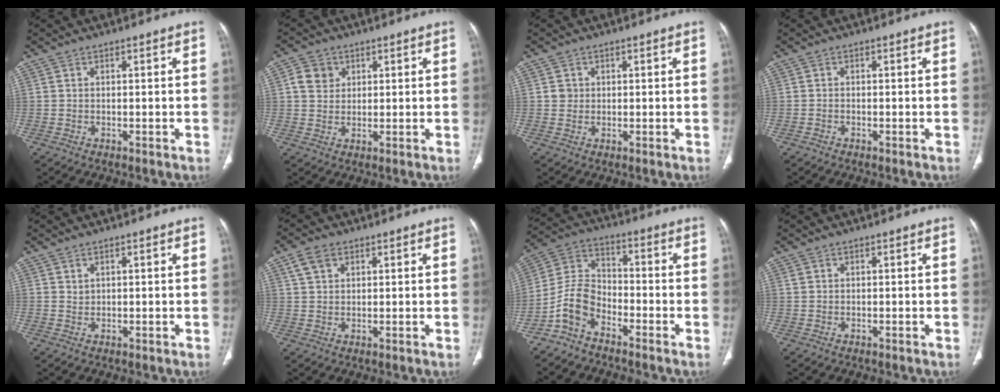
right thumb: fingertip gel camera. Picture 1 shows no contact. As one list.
[{"total": 4.7, "force": [1.6, 4.1, 1.8], "torque": [-0.015, 0.000, 0.028]}, {"total": 1.7, "force": [0.4, 1.6, 0.2], "torque": [0.009, 0.000, 0.006]}, {"total": 0.0}, {"total": 0.8, "force": [0.7, 0.5, 0.1], "torque": [0.007, -0.003, 0.012]}, {"total": 4.2, "force": [2.2, 2.8, 2.3], "torque": [-0.036, 0.001, 0.046]}, {"total": 8.1, "force": [-5.2, 4.7, 4.1], "torque": [-0.080, 0.051, -0.116]}, {"total": 0.6, "force": [0.3, 0.5, 0.2], "torque": [0.001, 0.002, 0.007]}]